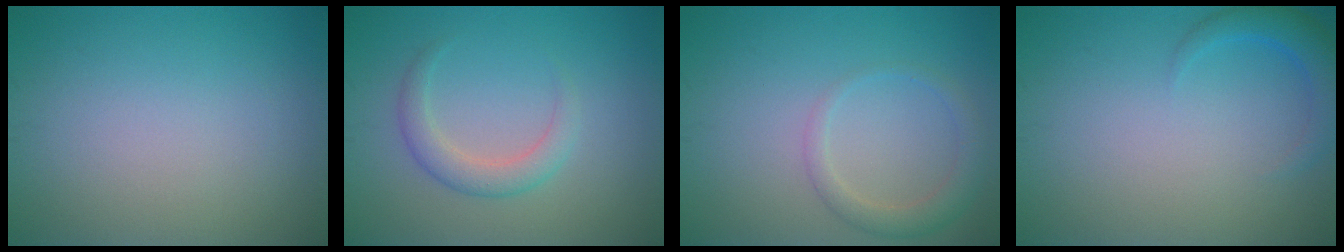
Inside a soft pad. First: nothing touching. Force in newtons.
{"total": 2.5, "press": 2.5, "slide": 0.2}
{"total": 2.3, "press": 2.3, "slide": 0.2}
{"total": 2.5, "press": 2.5, "slide": 0.3}